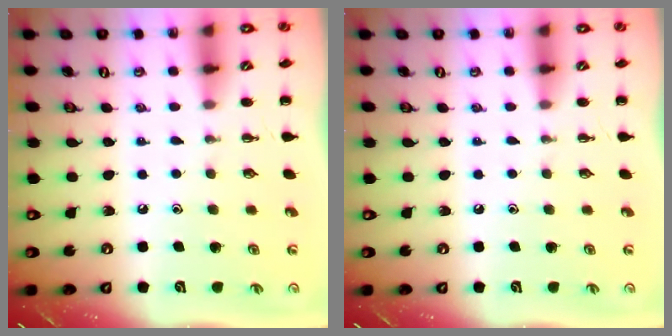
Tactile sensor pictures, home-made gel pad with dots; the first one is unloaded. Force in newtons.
{"total": 0.0}